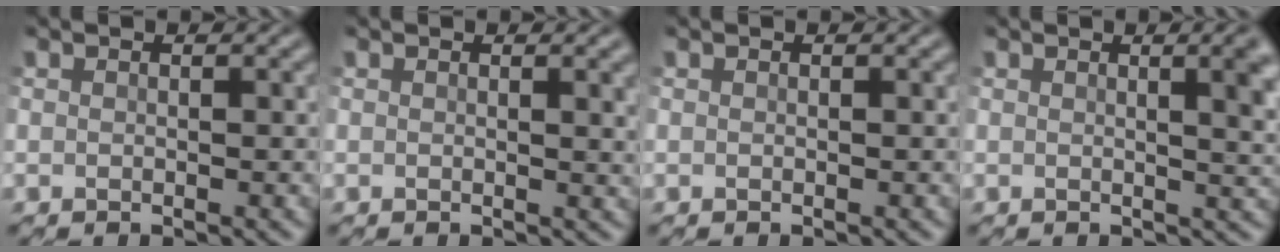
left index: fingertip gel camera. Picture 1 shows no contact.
{"total": 1.9, "force": [0.7, 0.9, 1.5], "torque": [-0.027, -0.001, 0.012]}
{"total": 0.0}
{"total": 3.5, "force": [0.8, 1.3, 3.2], "torque": [-0.047, -0.002, 0.018]}